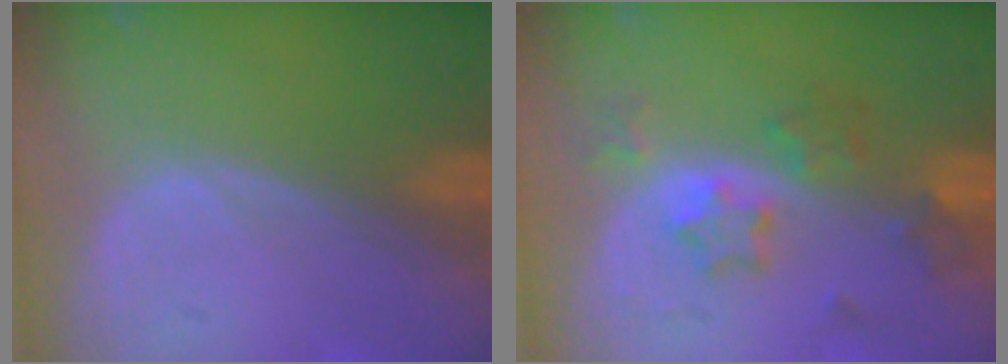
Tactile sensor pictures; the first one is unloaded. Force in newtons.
{"total": 5.8, "press": 5.7, "slide": 1.4}